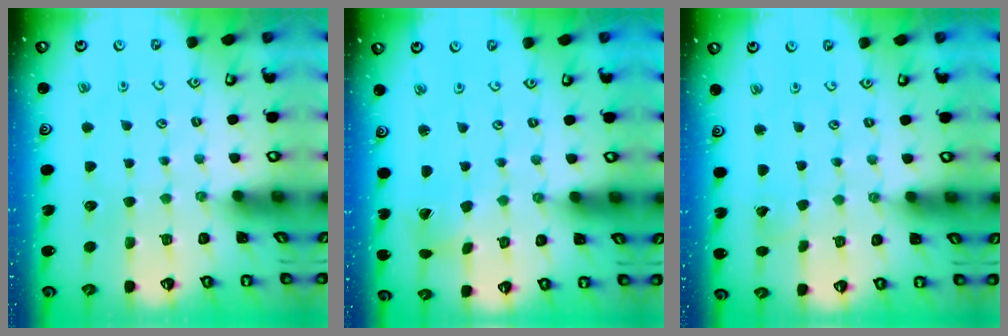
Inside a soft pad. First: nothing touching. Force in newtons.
{"total": 1.5, "press": 1.5, "slide": 0.2}
{"total": 1.4, "press": 1.4, "slide": 0.0}